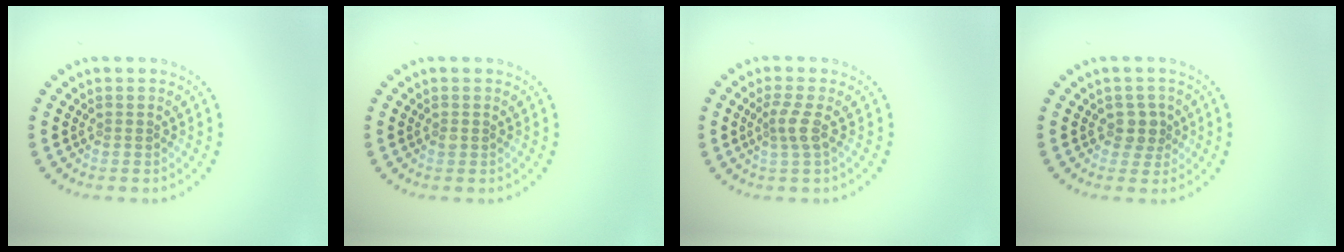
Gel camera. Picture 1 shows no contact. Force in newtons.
{"total": 0.5, "press": 0.5, "slide": 0.1}
{"total": 2.1, "press": 1.6, "slide": 1.4}
{"total": 1.9, "press": 1.6, "slide": 1.0}